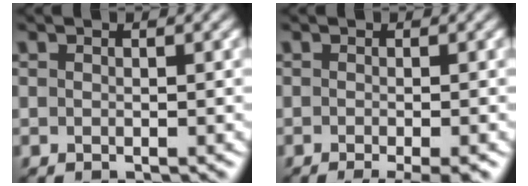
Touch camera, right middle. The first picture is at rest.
{"total": 3.4, "force": [-1.8, 0.6, 2.8], "torque": [-0.031, -0.004, -0.029]}